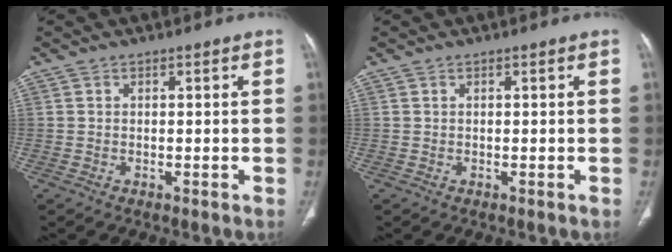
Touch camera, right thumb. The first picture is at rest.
{"total": 0.0}